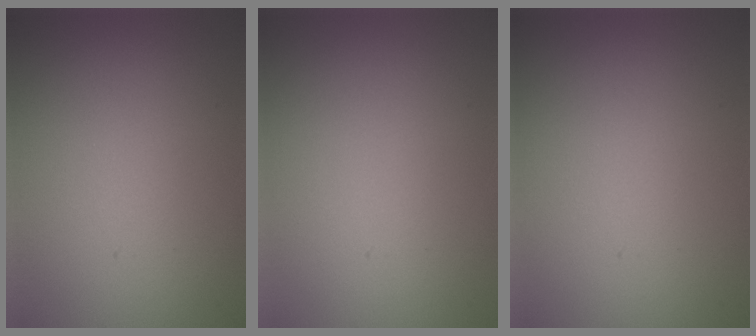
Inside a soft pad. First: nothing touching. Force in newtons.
{"total": 0.0}
{"total": 0.0}